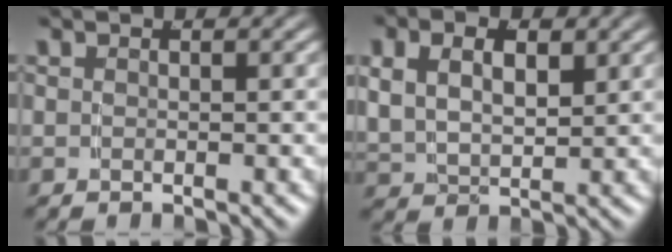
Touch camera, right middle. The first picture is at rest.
{"total": 5.8, "force": [1.6, 4.3, 3.5], "torque": [-0.063, 0.000, 0.028]}